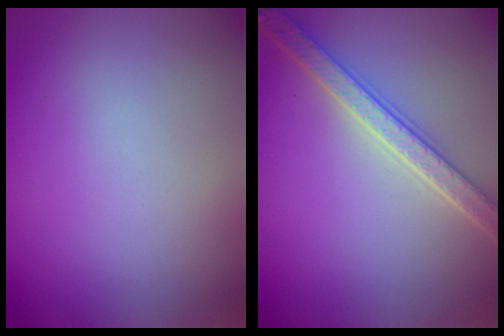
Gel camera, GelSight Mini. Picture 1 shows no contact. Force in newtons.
{"total": 4.0, "press": 3.5, "slide": 2.0}